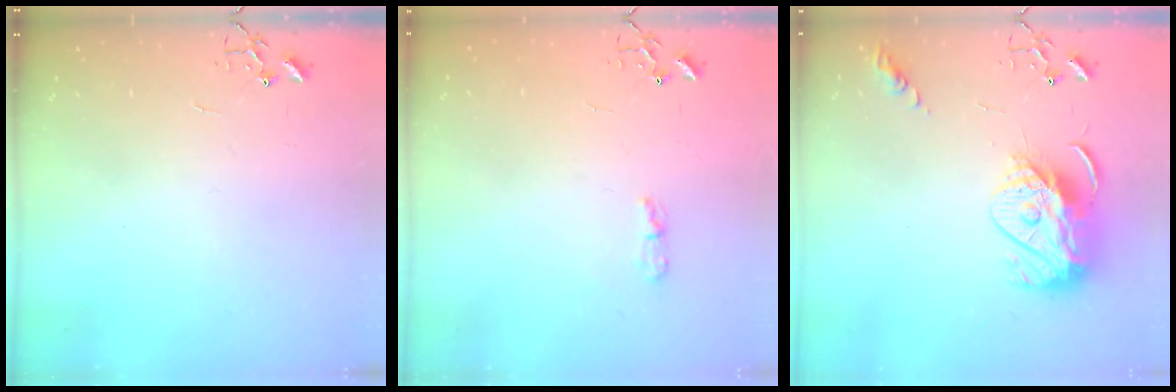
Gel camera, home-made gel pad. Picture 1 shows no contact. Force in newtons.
{"total": 4.7, "press": 4.7, "slide": 0.7}
{"total": 14.0, "press": 13.9, "slide": 1.4}